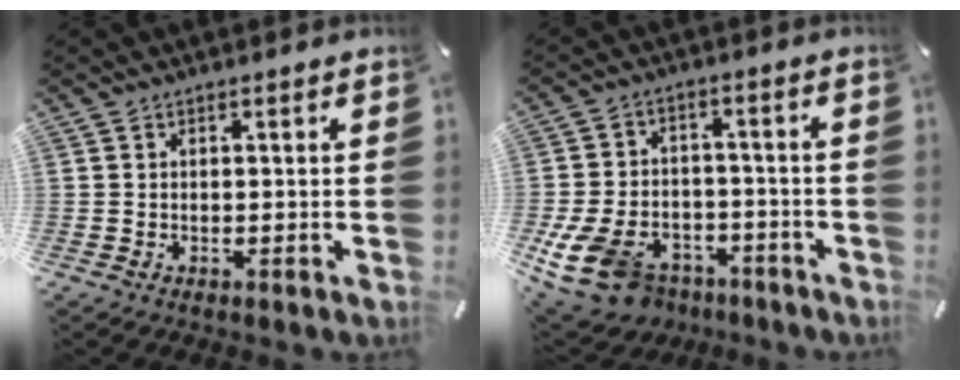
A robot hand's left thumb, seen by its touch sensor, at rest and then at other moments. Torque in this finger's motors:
{"motor_torque": [0.05, 1.39, 0.67, -0.09, 0.41]}